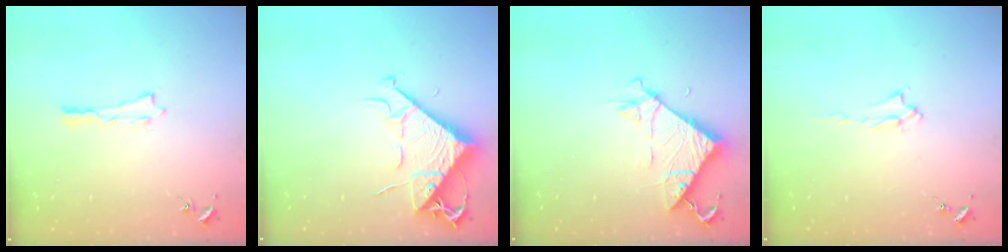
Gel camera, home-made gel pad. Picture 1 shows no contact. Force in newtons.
{"total": 8.9, "press": 8.8, "slide": 1.1}
{"total": 7.5, "press": 7.5, "slide": 0.5}
{"total": 1.6, "press": 1.6, "slide": 0.2}